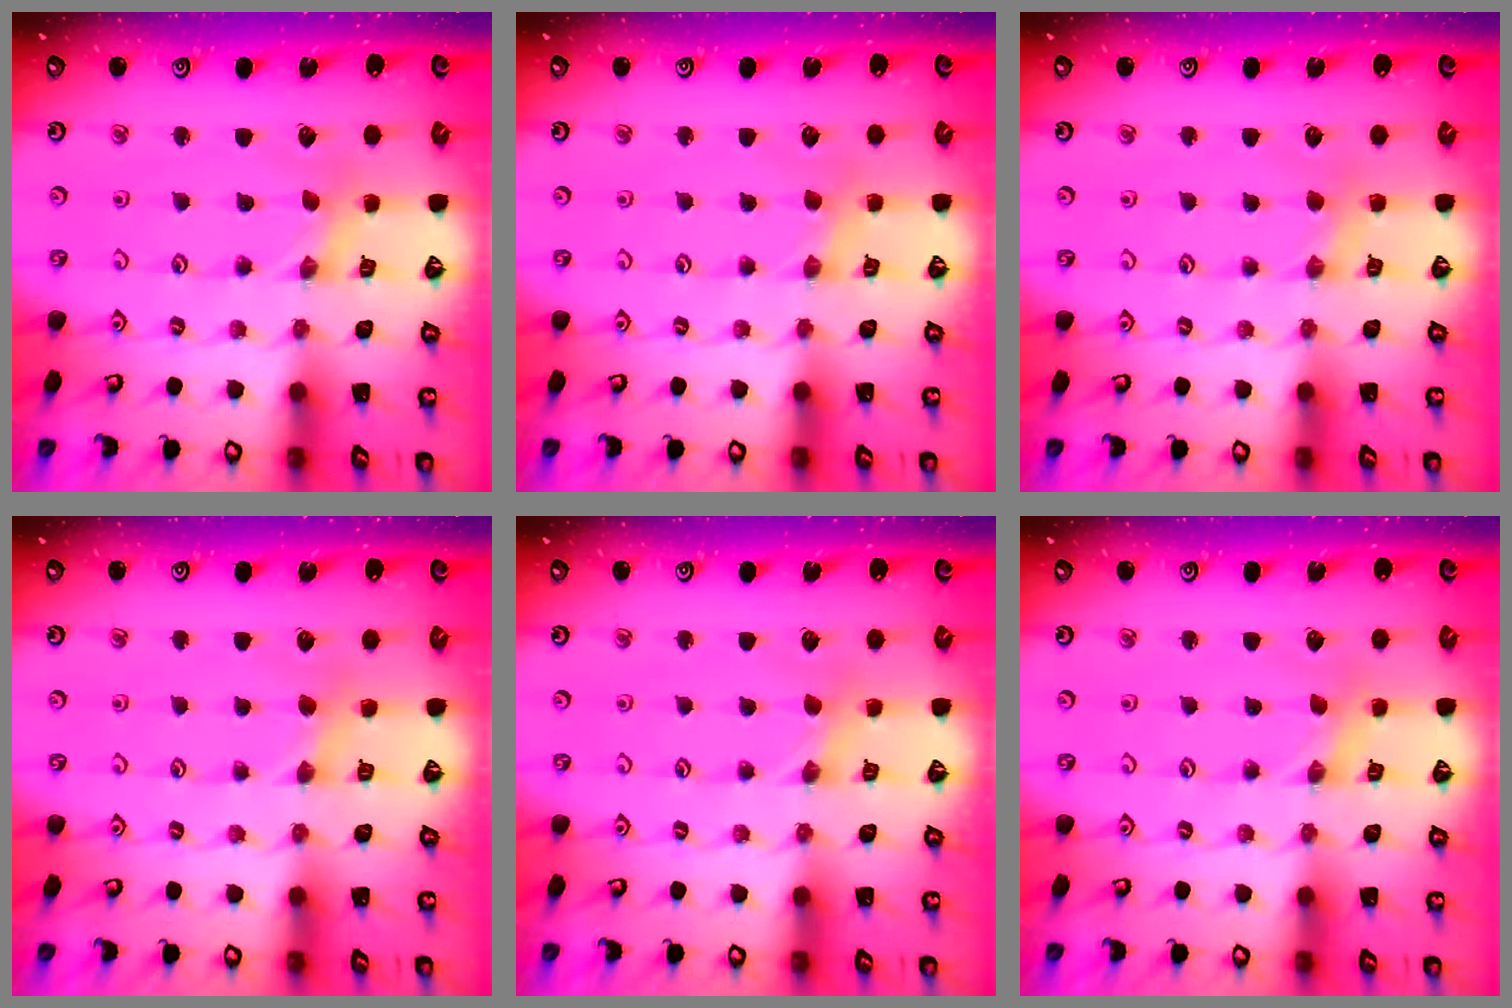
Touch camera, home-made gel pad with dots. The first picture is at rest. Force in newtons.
{"total": 2.2, "press": 2.1, "slide": 0.5}
{"total": 3.4, "press": 3.3, "slide": 0.4}
{"total": 2.5, "press": 2.5, "slide": 0.5}
{"total": 2.1, "press": 2.0, "slide": 0.4}
{"total": 0.0}